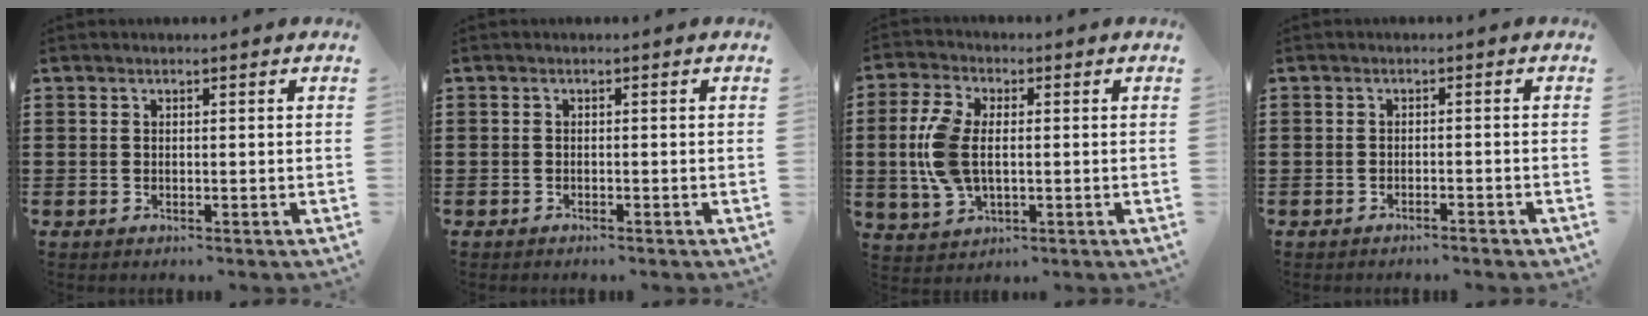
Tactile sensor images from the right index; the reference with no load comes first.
{"total": 0.7, "force": [-0.6, 0.0, 0.1], "torque": [-0.003, -0.003, -0.013]}
{"total": 8.5, "force": [-0.1, 4.7, 7.1], "torque": [-0.182, -0.001, -0.013]}
{"total": 1.3, "force": [-1.3, -0.1, 0.3], "torque": [-0.008, 0.001, -0.026]}